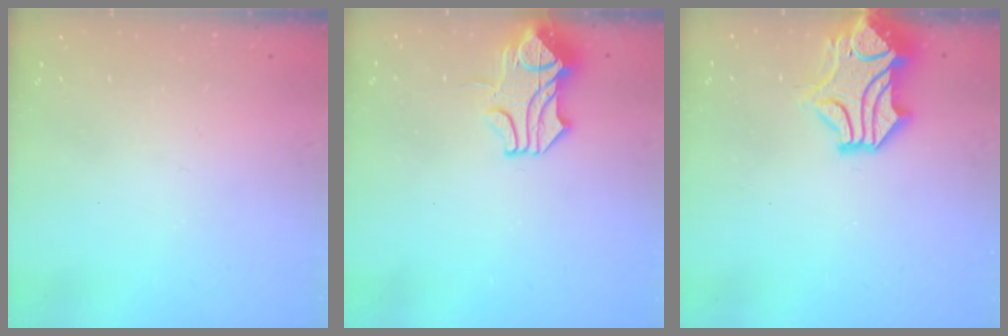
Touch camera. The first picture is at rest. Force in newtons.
{"total": 1.4, "press": 0.3, "slide": 1.3}
{"total": 3.6, "press": 3.3, "slide": 1.4}